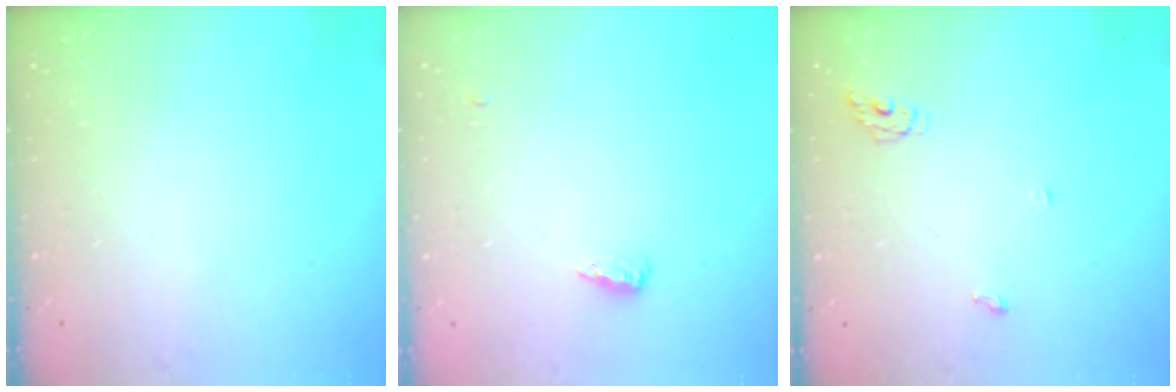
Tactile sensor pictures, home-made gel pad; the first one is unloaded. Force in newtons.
{"total": 8.7, "press": 5.7, "slide": 6.5}
{"total": 4.4, "press": 4.4, "slide": 0.3}